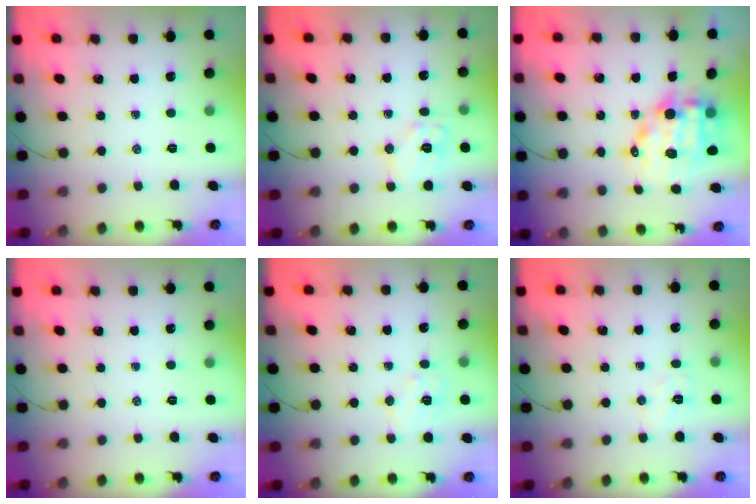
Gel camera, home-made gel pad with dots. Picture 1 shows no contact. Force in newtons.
{"total": 8.7, "press": 8.6, "slide": 0.5}
{"total": 12.4, "press": 12.0, "slide": 3.1}
{"total": 0.0}
{"total": 6.9, "press": 6.8, "slide": 1.1}
{"total": 4.3, "press": 4.1, "slide": 1.0}